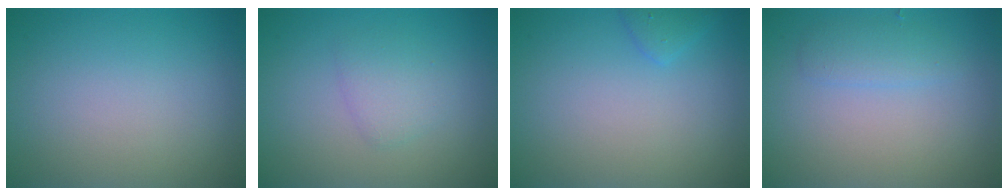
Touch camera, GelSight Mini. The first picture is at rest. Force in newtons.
{"total": 1.8, "press": 1.8, "slide": 0.1}
{"total": 1.2, "press": 1.2, "slide": 0.1}
{"total": 1.7, "press": 1.7, "slide": 0.2}